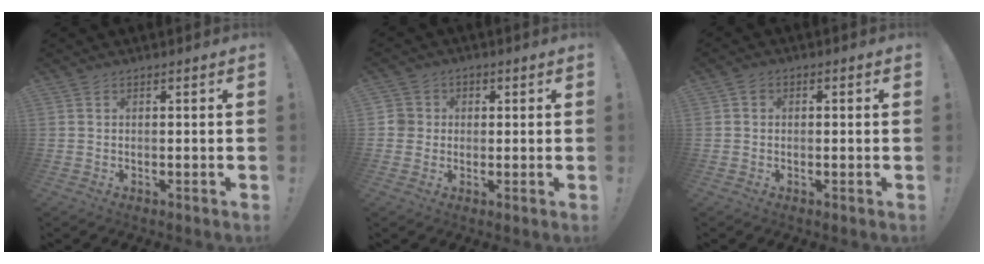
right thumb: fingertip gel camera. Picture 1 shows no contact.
{"total": 4.8, "force": [0.3, 4.7, 1.1], "torque": [-0.021, 0.007, 0.005]}
{"total": 1.5, "force": [-0.7, 1.1, 0.7], "torque": [-0.011, 0.007, -0.013]}